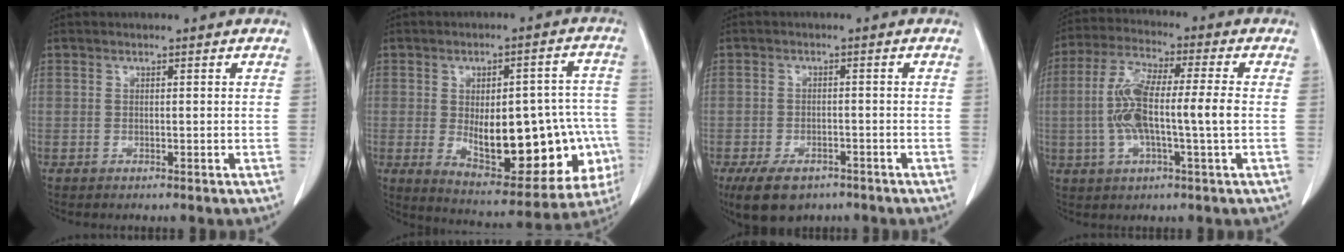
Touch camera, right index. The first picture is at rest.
{"total": 21.5, "force": [-4.3, 8.7, 19.2], "torque": [-0.204, 0.027, -0.028]}
{"total": 7.0, "force": [-4.9, 3.7, 3.3], "torque": [-0.062, -0.004, -0.074]}
{"total": 11.3, "force": [-0.8, 1.4, 11.2], "torque": [-0.228, 0.015, -0.019]}